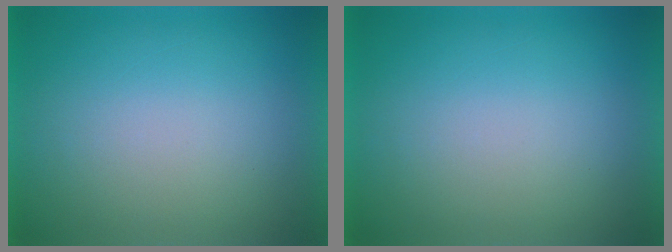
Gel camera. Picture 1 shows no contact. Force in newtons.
{"total": 0.0}